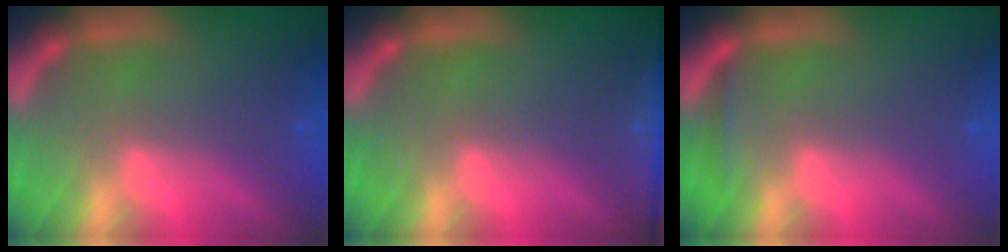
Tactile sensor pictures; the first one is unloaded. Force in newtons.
{"total": 5.0}
{"total": 0.9}